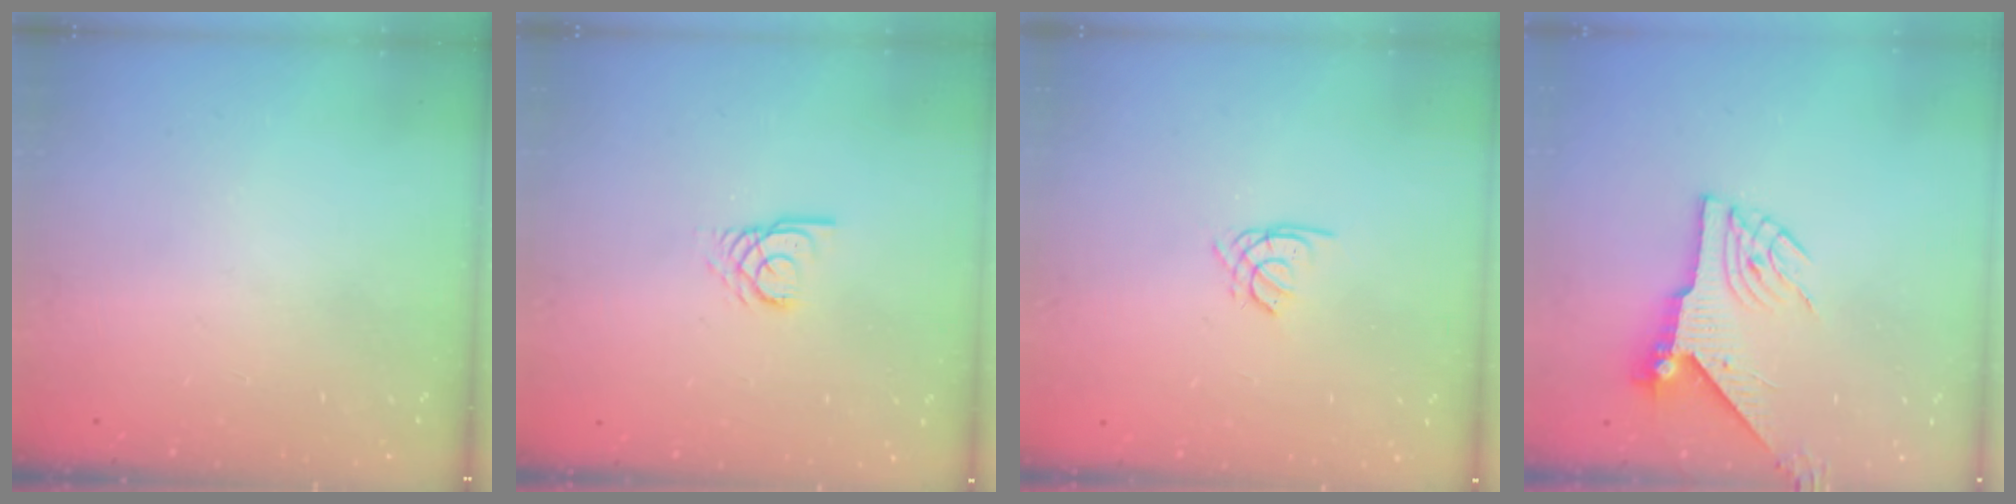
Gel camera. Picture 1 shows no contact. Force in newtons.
{"total": 2.7, "press": 2.7, "slide": 0.2}
{"total": 1.4, "press": 1.4, "slide": 0.4}
{"total": 6.8, "press": 6.8, "slide": 0.5}